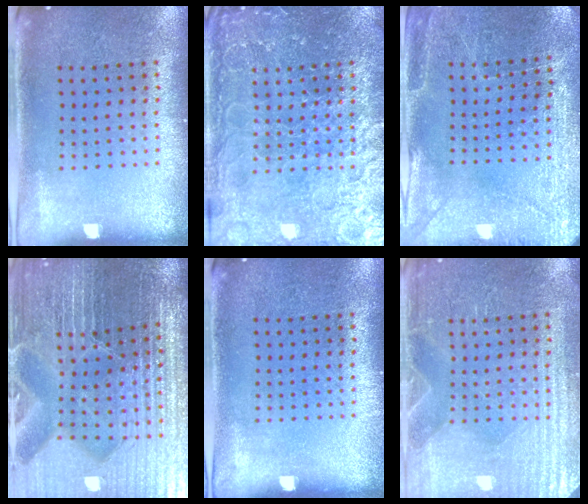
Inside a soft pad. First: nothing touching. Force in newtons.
{"total": 4.7, "press": 4.6, "slide": 0.5}
{"total": 2.8, "press": 2.8, "slide": 0.4}
{"total": 6.7, "press": 6.0, "slide": 3.1}
{"total": 0.0}
{"total": 4.2, "press": 4.1, "slide": 0.6}